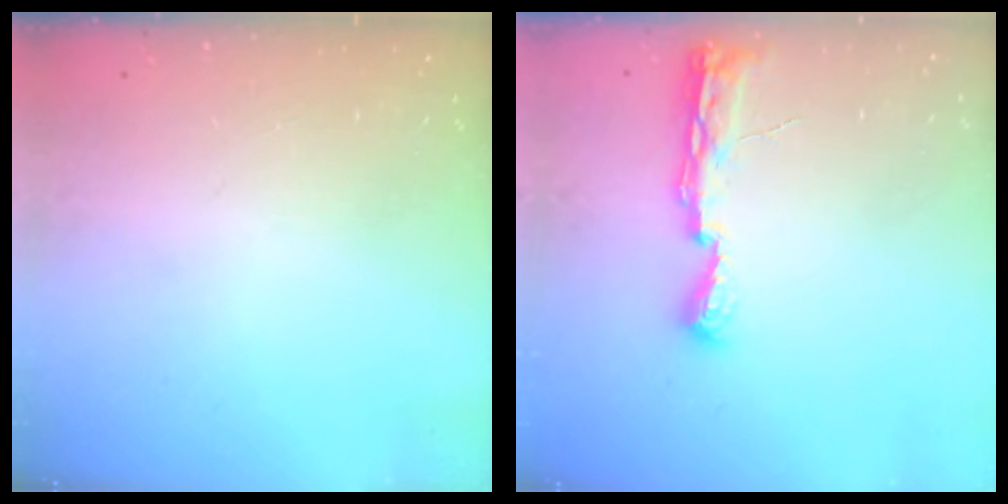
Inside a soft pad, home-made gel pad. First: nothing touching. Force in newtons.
{"total": 10.6, "press": 9.1, "slide": 5.5}